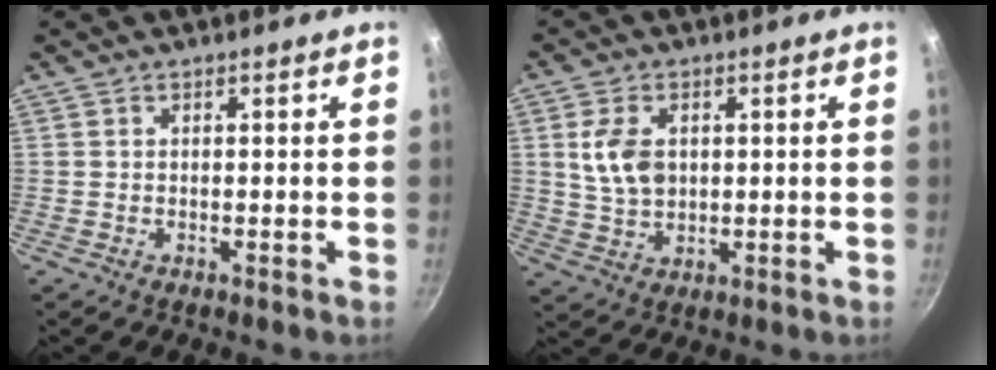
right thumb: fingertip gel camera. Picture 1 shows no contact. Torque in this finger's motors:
{"motor_torque": [-0.34, 0.60, 0.64, 0.28, 0.07]}